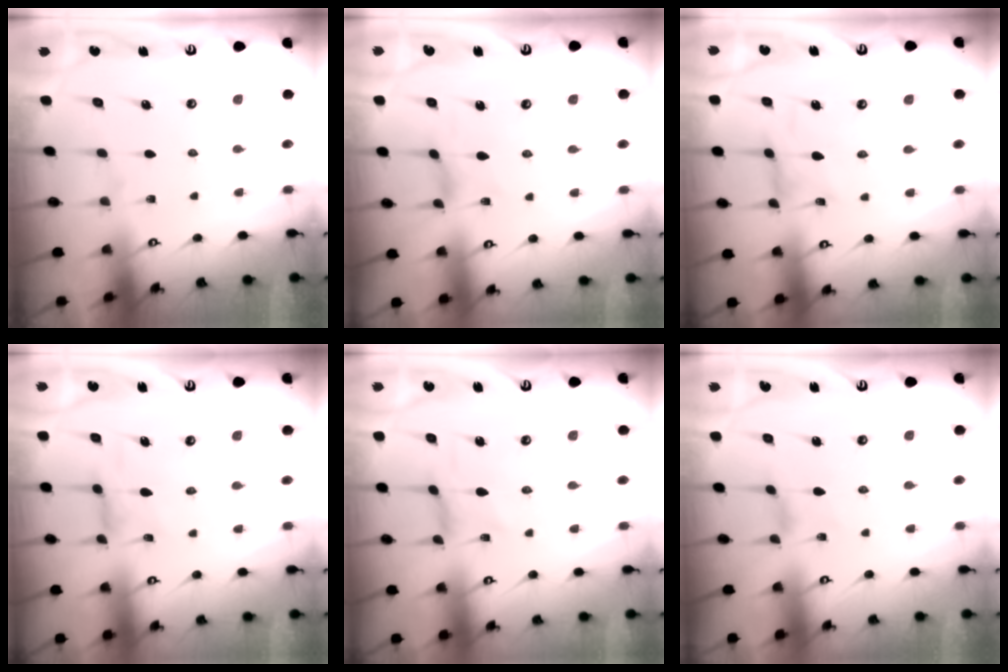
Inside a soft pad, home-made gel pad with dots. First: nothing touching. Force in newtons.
{"total": 1.3, "press": 1.3, "slide": 0.2}
{"total": 0.5, "press": 0.5, "slide": 0.3}
{"total": 2.1, "press": 2.1, "slide": 0.5}
{"total": 0.0}
{"total": 0.0}